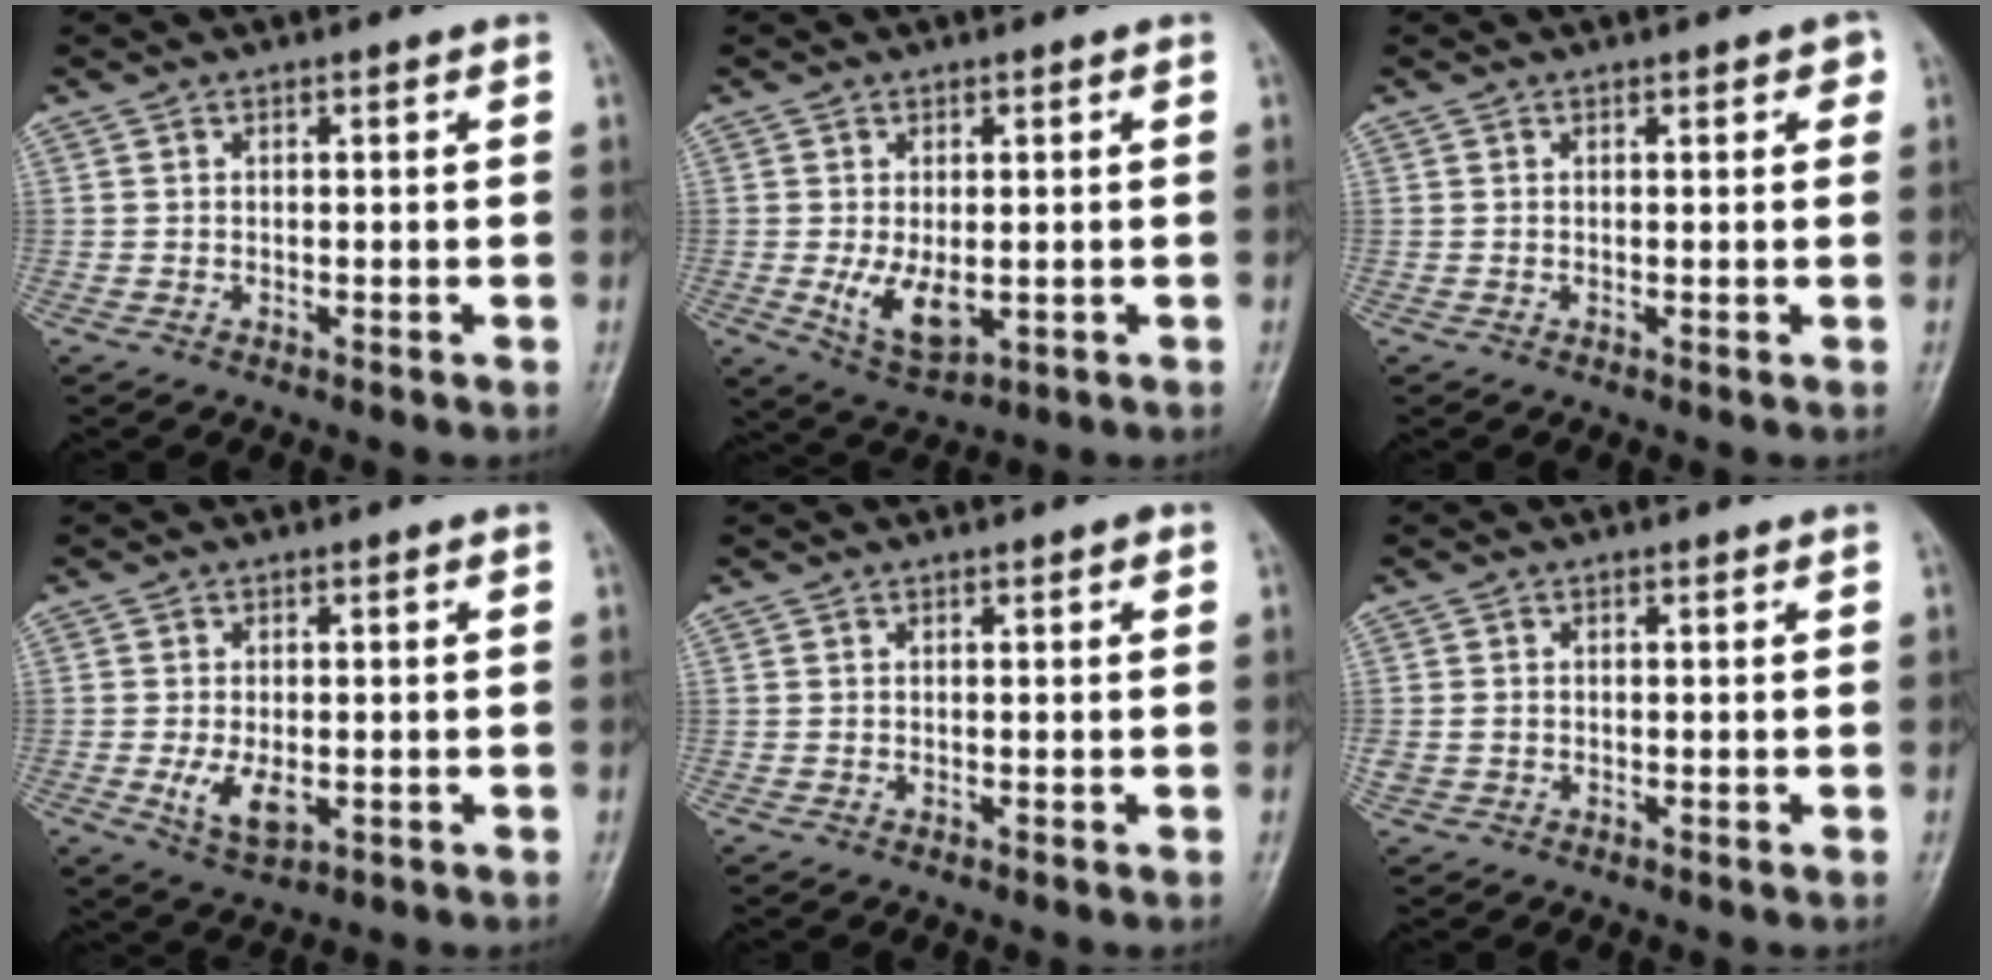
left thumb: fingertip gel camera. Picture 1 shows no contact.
{"total": 7.6, "force": [-1.0, 3.9, 6.4], "torque": [-0.106, -0.007, -0.005]}
{"total": 1.8, "force": [0.7, 0.7, 1.5], "torque": [-0.014, 0.001, 0.006]}
{"total": 6.4, "force": [-1.4, 3.3, 5.3], "torque": [-0.093, -0.002, -0.018]}
{"total": 0.8, "force": [0.2, 0.2, 0.7], "torque": [-0.013, 0.001, 0.001]}
{"total": 1.7, "force": [-0.3, 1.4, 0.9], "torque": [-0.021, 0.002, -0.004]}